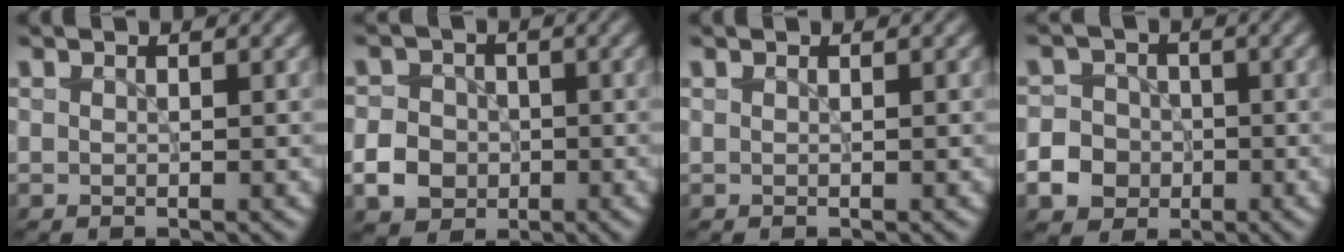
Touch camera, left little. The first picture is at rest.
{"total": 3.8, "force": [-1.1, 3.4, 1.5], "torque": [-0.025, 0.003, -0.027]}
{"total": 0.0}
{"total": 6.7, "force": [-2.7, 5.9, 1.6], "torque": [-0.027, -0.013, -0.067]}